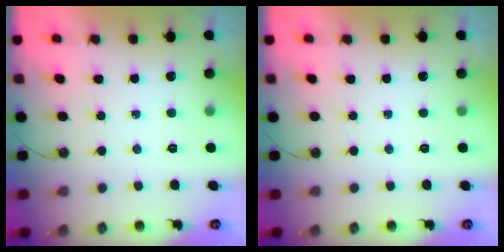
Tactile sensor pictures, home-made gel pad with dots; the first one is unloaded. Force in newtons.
{"total": 0.0}